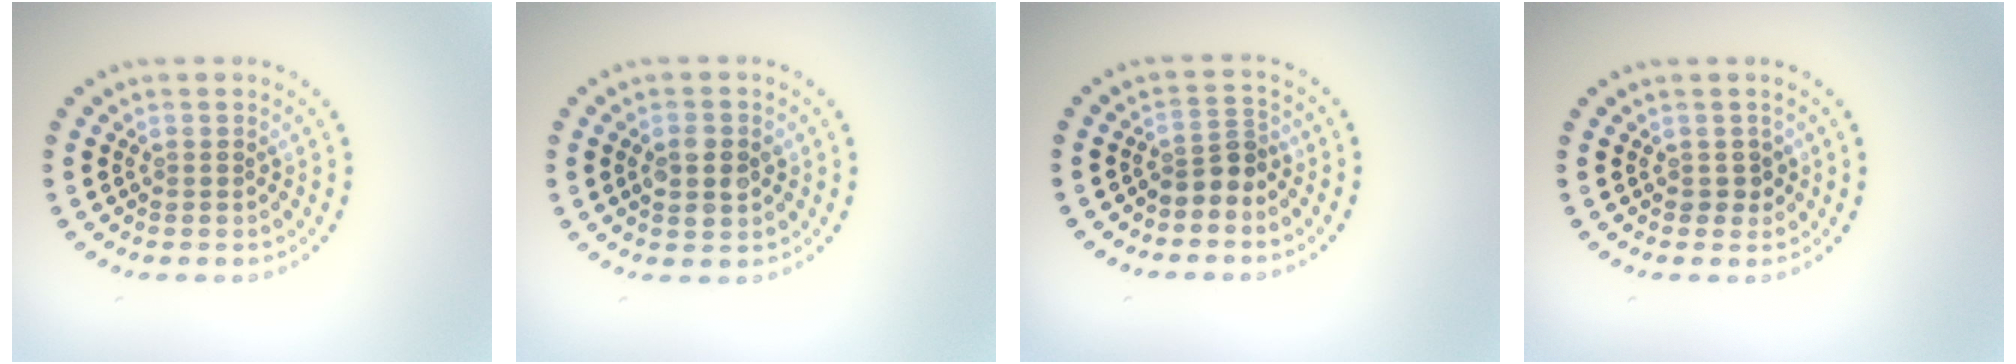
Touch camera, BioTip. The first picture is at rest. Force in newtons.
{"total": 2.7, "press": 2.7, "slide": 0.2}
{"total": 2.4, "press": 1.8, "slide": 1.6}
{"total": 1.1, "press": 1.0, "slide": 0.5}